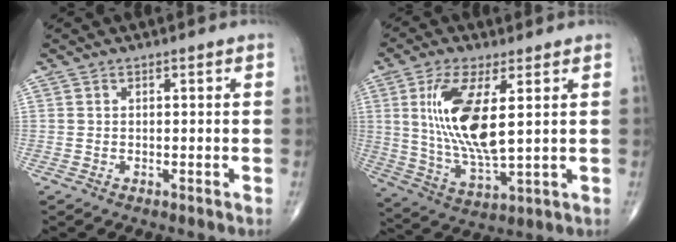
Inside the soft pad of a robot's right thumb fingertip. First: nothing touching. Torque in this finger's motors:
{"motor_torque": [1.52, 3.49, 1.47, 0.17, 0.21]}